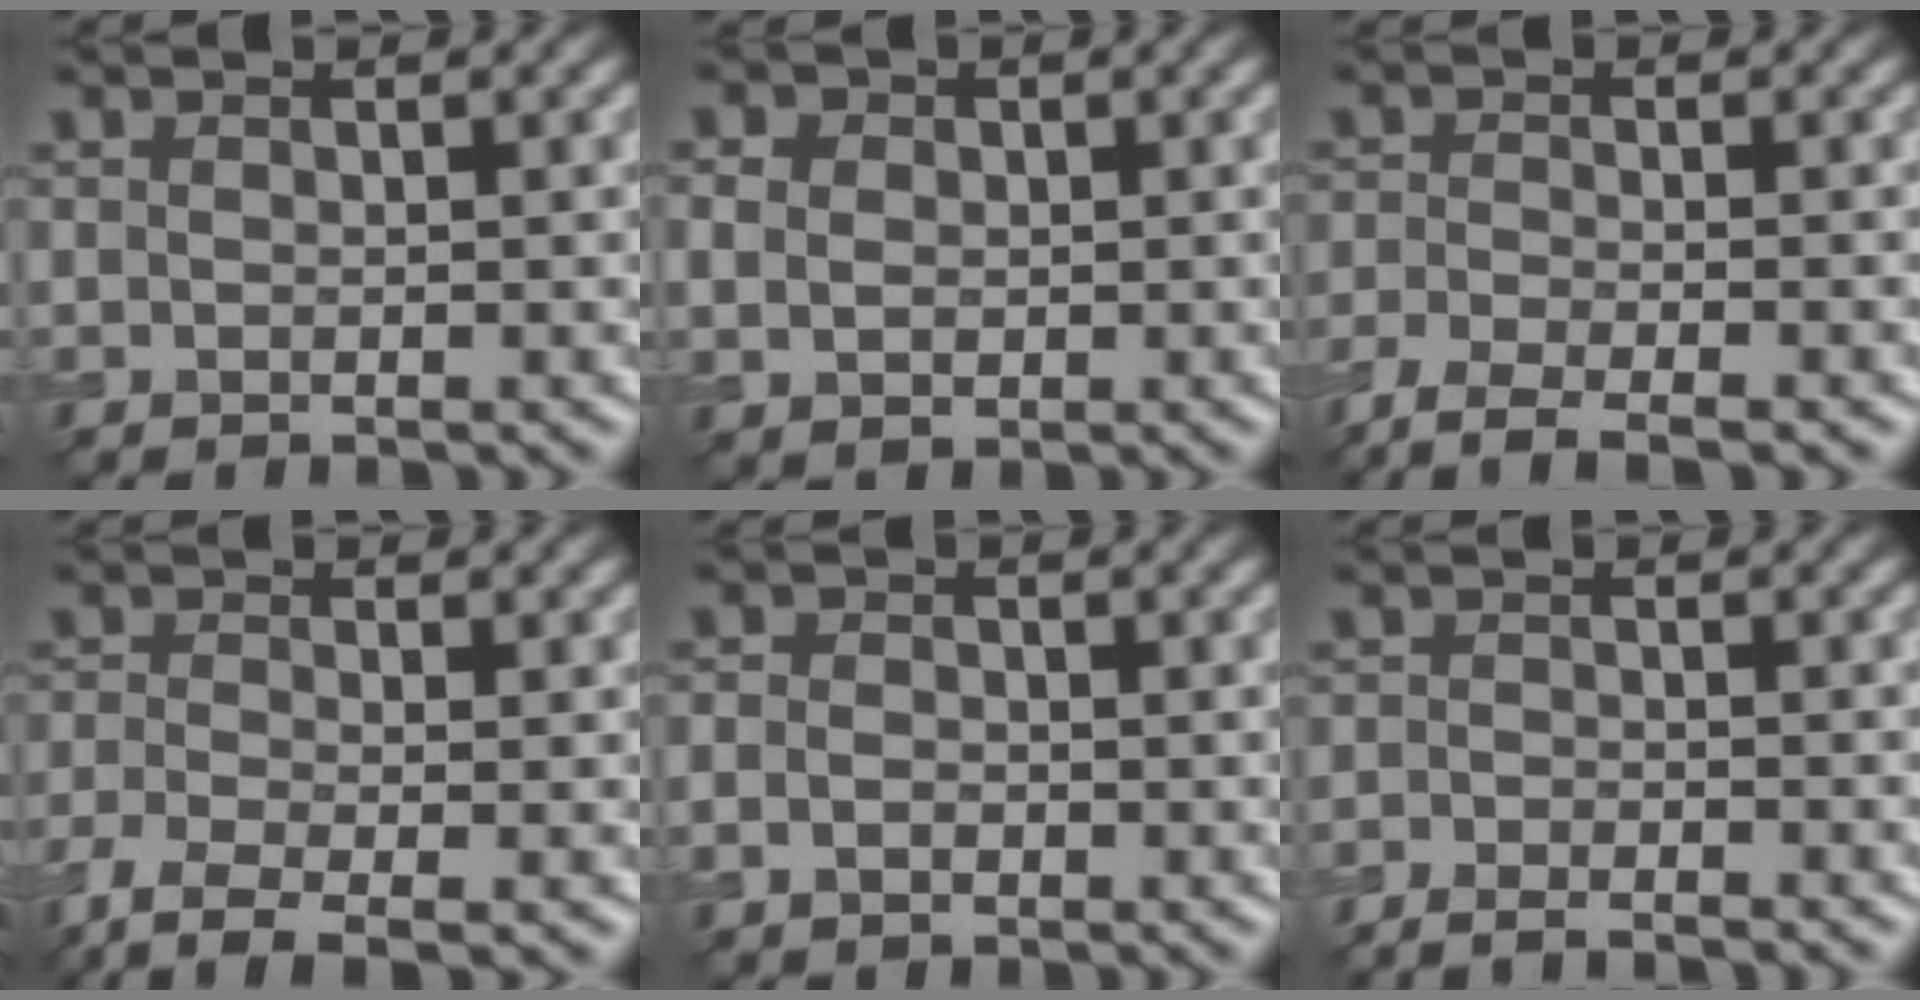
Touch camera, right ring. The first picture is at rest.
{"total": 4.6, "force": [1.3, 3.7, 2.4], "torque": [-0.035, 0.021, -0.002]}
{"total": 5.4, "force": [-4.2, 1.2, 3.2], "torque": [-0.062, -0.016, -0.085]}
{"total": 4.9, "force": [-3.2, 1.4, 3.4], "torque": [-0.077, -0.015, -0.072]}
{"total": 1.9, "force": [-0.6, 1.5, 1.0], "torque": [-0.012, -0.002, -0.016]}
{"total": 3.2, "force": [-2.9, 0.6, 1.2], "torque": [-0.013, 0.003, -0.044]}